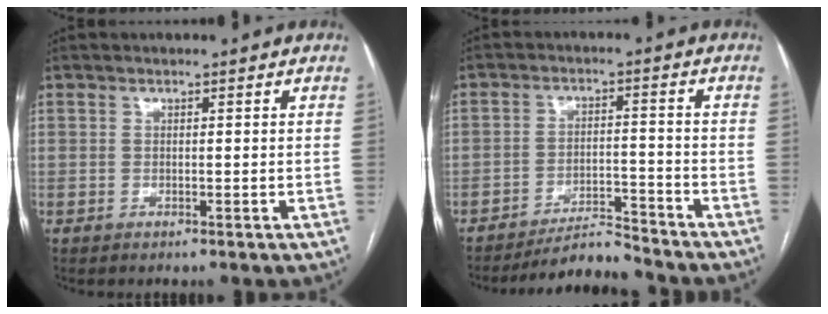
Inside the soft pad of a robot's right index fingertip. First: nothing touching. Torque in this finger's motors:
{"motor_torque": [-0.68, -0.39, -0.60, -0.18]}